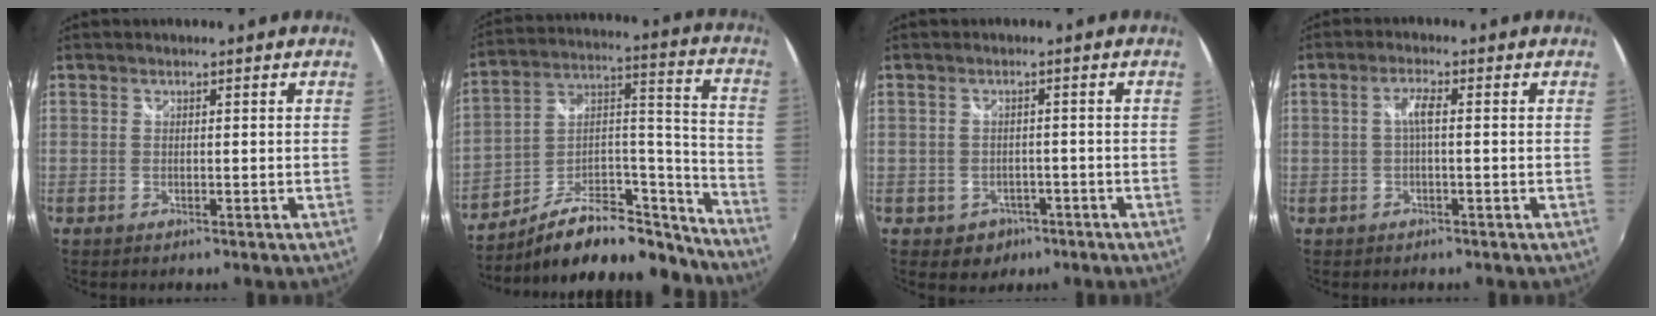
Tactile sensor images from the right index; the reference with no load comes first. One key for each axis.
{"total": 21.4, "fx": -16.7, "fy": 7.8, "fz": 10.9, "tx": -0.161, "ty": 0.043, "tz": -0.253}
{"total": 4.2, "fx": -1.9, "fy": 3.7, "fz": 0.8, "tx": -0.029, "ty": 0.003, "tz": -0.020}
{"total": 2.6, "fx": -0.1, "fy": 0.3, "fz": 2.6, "tx": -0.051, "ty": 0.006, "tz": -0.003}